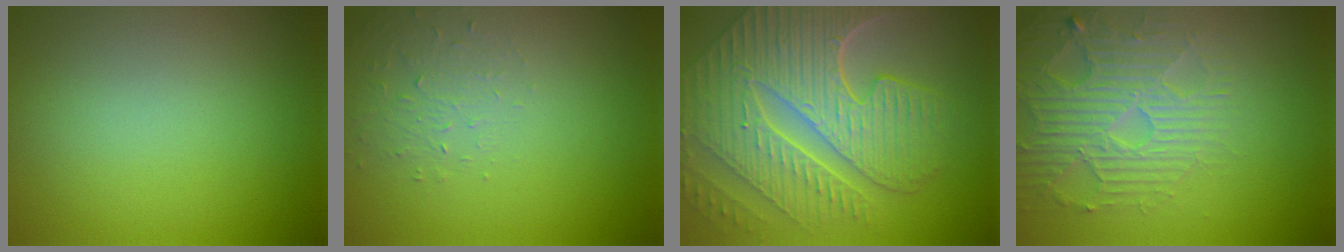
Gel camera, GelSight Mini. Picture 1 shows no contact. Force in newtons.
{"total": 1.4, "press": 0.7, "slide": 1.2}
{"total": 10.6, "press": 7.3, "slide": 7.7}
{"total": 4.6, "press": 4.3, "slide": 1.7}